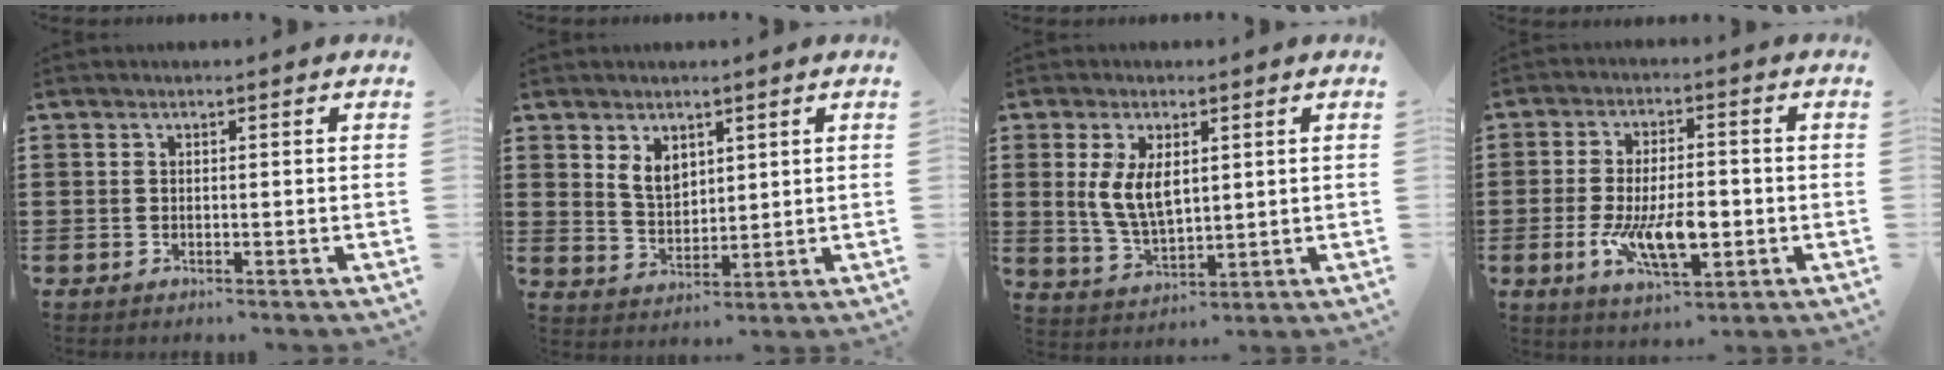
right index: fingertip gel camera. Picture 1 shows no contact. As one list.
[{"total": 4.4, "force": [2.3, 3.0, 2.3], "torque": [-0.047, 0.007, 0.041]}, {"total": 6.8, "force": [1.4, 3.6, 5.7], "torque": [-0.123, 0.007, 0.023]}, {"total": 9.8, "force": [-2.4, 4.4, 8.5], "torque": [-0.165, -0.009, -0.041]}]